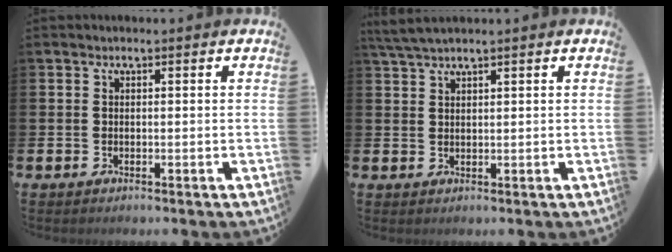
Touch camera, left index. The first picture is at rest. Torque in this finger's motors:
{"motor_torque": [-0.08, -0.23, 0.32, 0.11]}